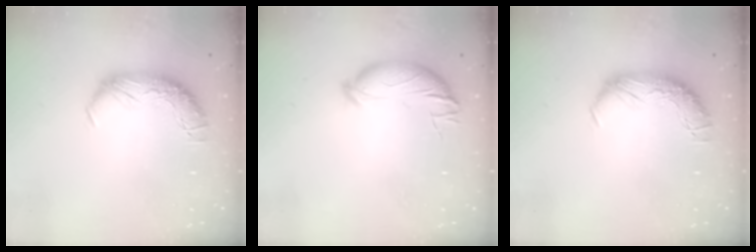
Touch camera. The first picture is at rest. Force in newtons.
{"total": 4.4, "press": 4.3, "slide": 1.1}
{"total": 0.0}